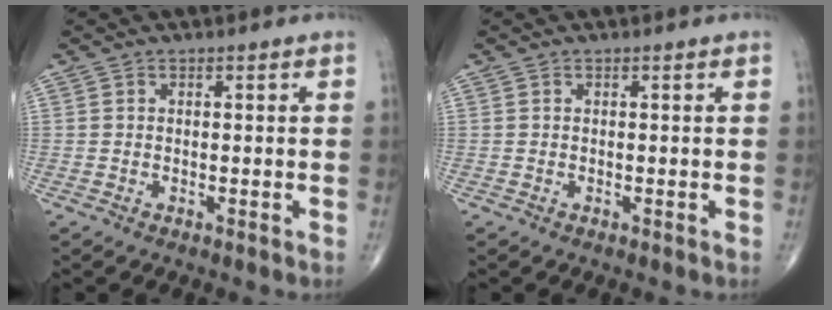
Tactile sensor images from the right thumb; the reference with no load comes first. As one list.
[{"total": 0.0}]